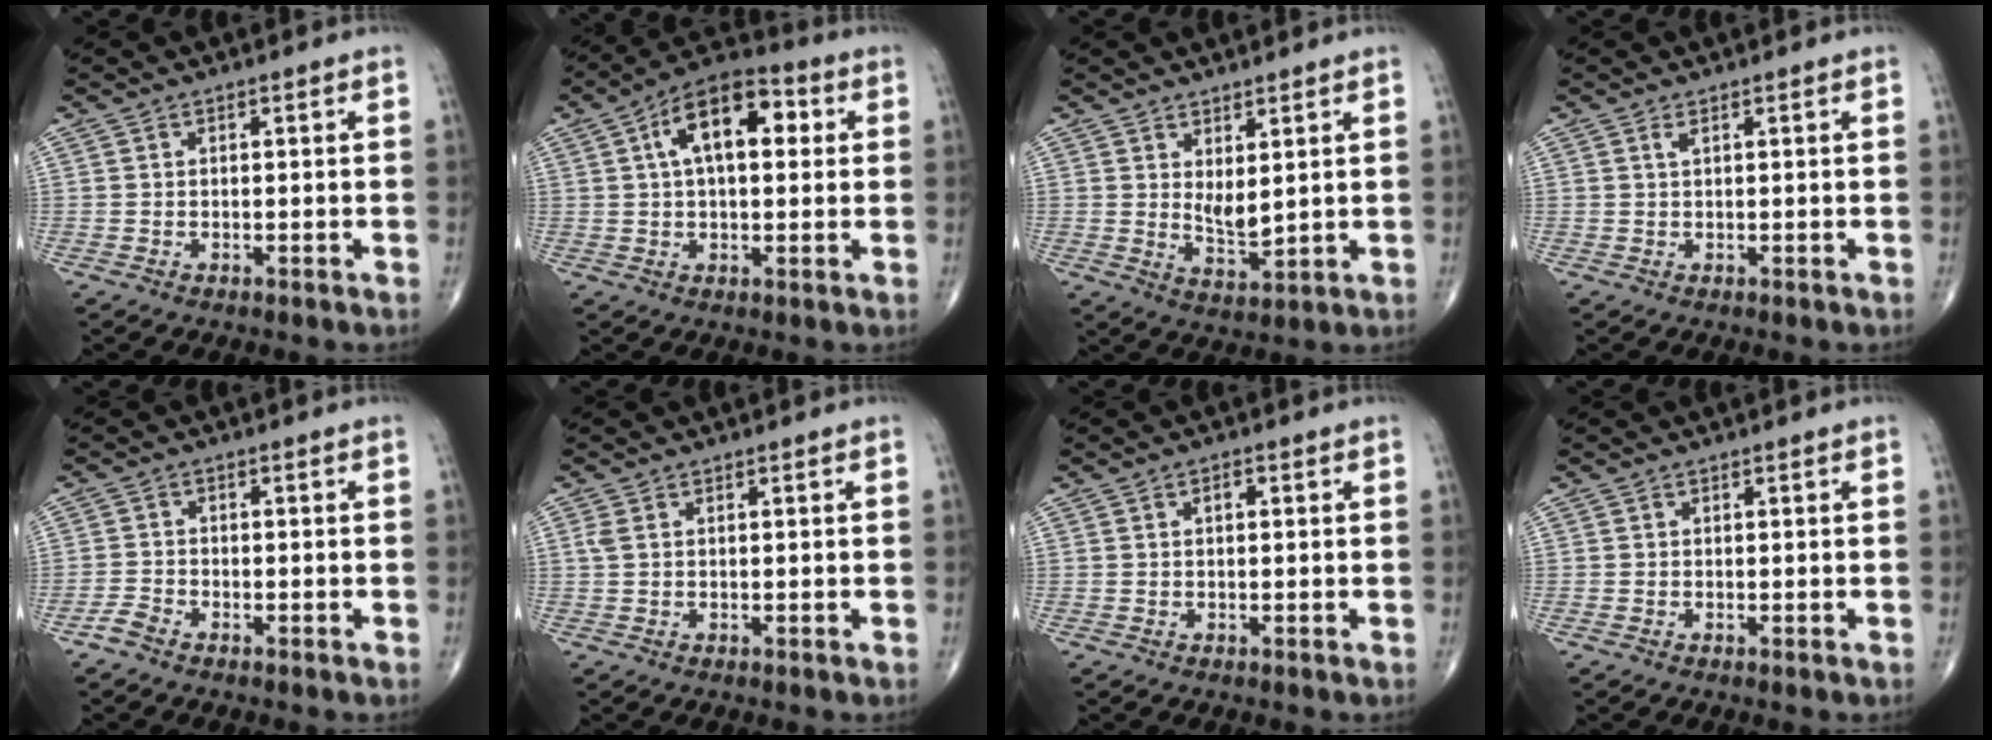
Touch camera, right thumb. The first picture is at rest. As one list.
[{"total": 13.5, "force": [3.4, 6.9, 11.0], "torque": [-0.162, 0.026, 0.046]}, {"total": 4.7, "force": [1.6, 1.9, 4.0], "torque": [-0.062, -0.024, 0.036]}, {"total": 0.7, "force": [0.4, 0.1, 0.6], "torque": [-0.017, 0.002, 0.008]}, {"total": 2.1, "force": [-1.7, 0.9, 0.9], "torque": [-0.022, 0.006, -0.035]}, {"total": 1.4, "force": [0.4, 0.8, 1.0], "torque": [-0.034, 0.009, 0.014]}, {"total": 1.3, "force": [0.3, 0.7, 1.1], "torque": [-0.014, 0.005, 0.002]}, {"total": 0.0}]